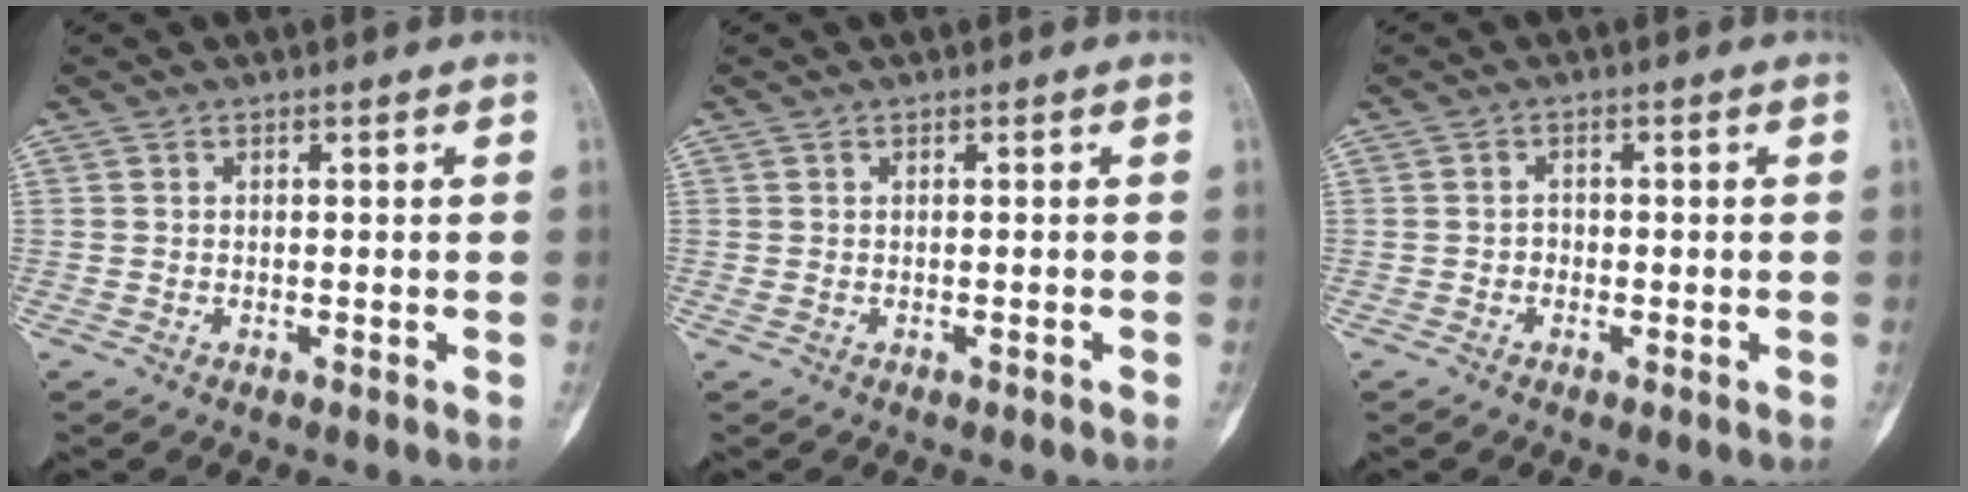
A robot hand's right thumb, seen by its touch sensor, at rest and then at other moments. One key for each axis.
{"total": 0.5, "fx": -0.1, "fy": 0.2, "fz": 0.5, "tx": -0.018, "ty": 0.006, "tz": 0.005}
{"total": 1.3, "fx": -0.6, "fy": 1.1, "fz": 0.4, "tx": 0.004, "ty": 0.006, "tz": -0.015}